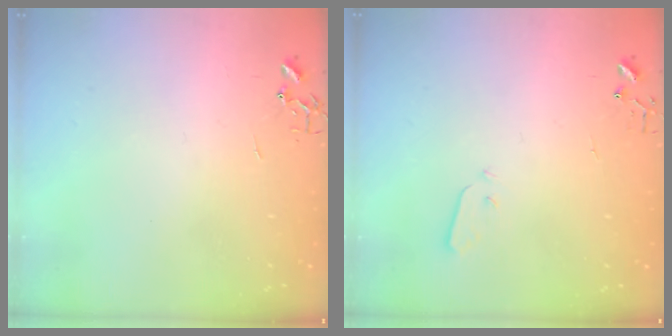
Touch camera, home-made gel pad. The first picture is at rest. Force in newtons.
{"total": 3.2, "press": 3.2, "slide": 0.1}